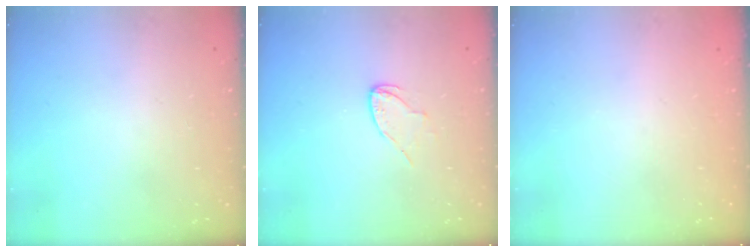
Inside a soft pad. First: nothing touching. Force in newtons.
{"total": 4.9, "press": 4.9, "slide": 0.5}
{"total": 0.0}